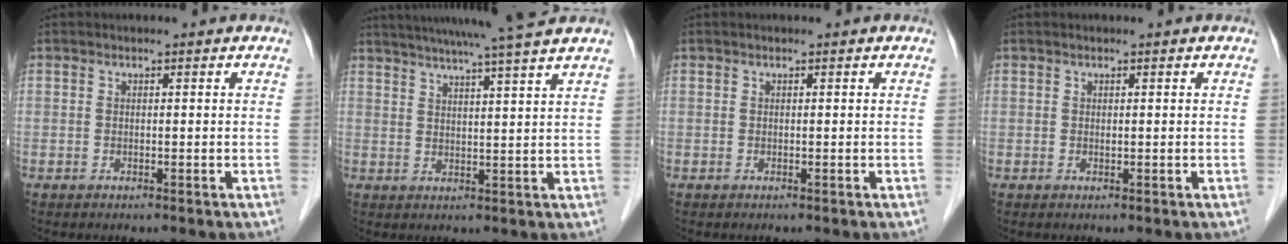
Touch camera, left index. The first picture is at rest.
{"total": 13.4, "force": [11.4, -1.4, 6.9], "torque": [-0.115, 0.005, 0.150]}
{"total": 0.0}
{"total": 0.0}